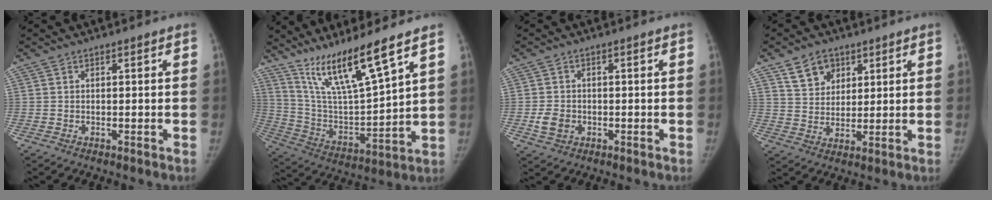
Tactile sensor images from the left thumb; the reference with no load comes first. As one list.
[{"total": 15.7, "force": [11.2, 1.2, 11.0], "torque": [-0.191, -0.066, 0.222]}, {"total": 3.7, "force": [-1.1, 3.0, 2.0], "torque": [-0.032, 0.004, -0.015]}, {"total": 7.0, "force": [4.0, 5.1, 2.6], "torque": [-0.016, -0.024, 0.077]}]